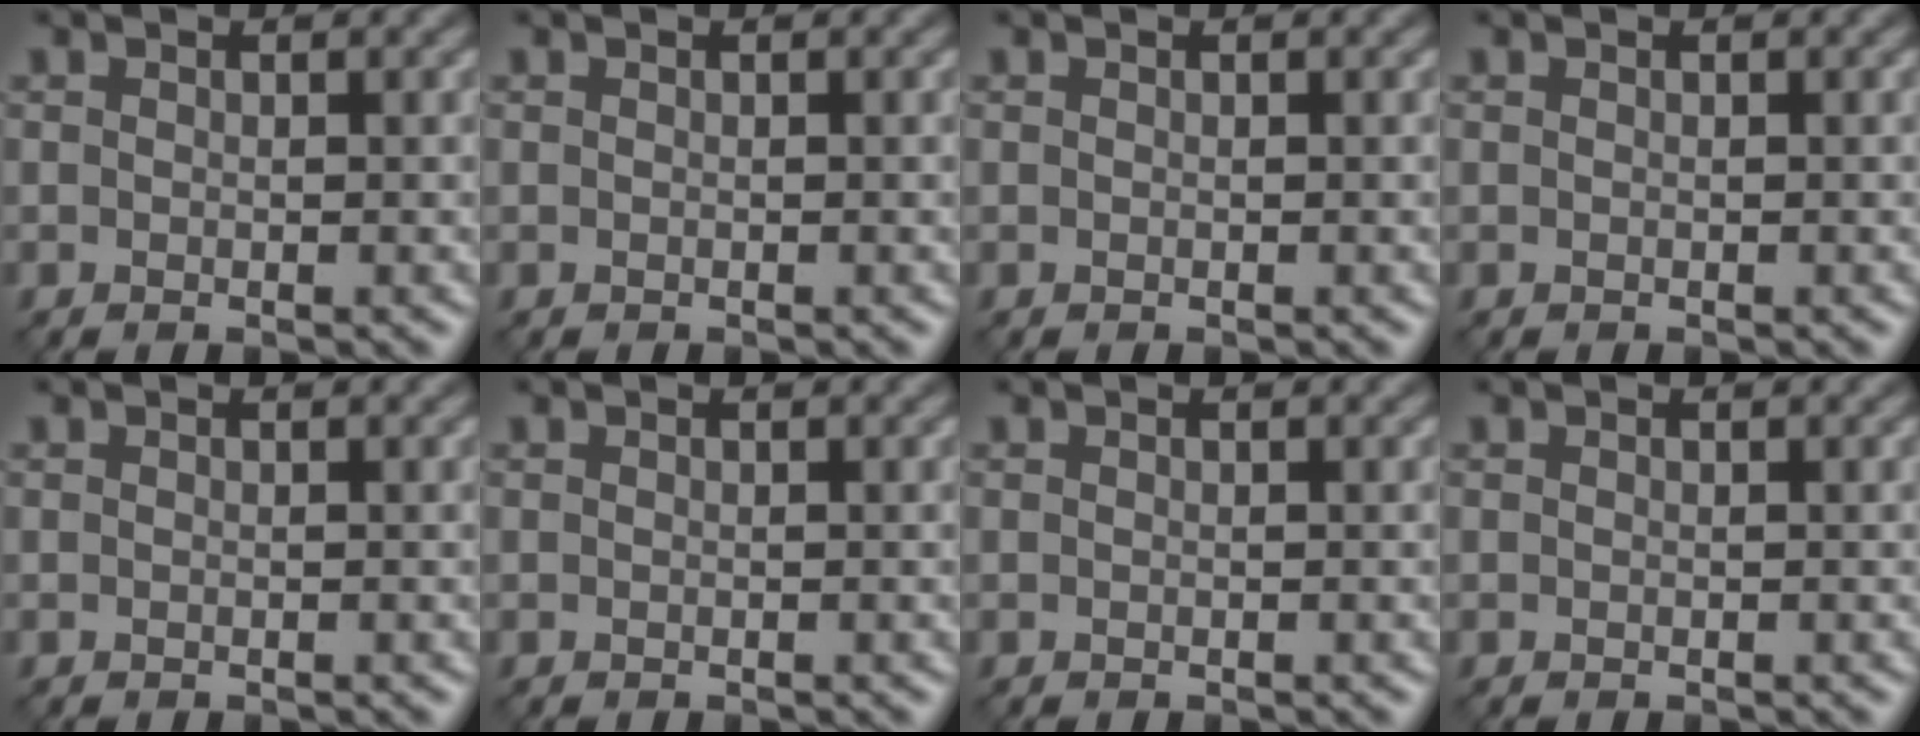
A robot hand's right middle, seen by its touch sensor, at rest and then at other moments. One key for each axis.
{"total": 0.0}
{"total": 0.0}
{"total": 0.0}
{"total": 0.0}
{"total": 0.0}
{"total": 0.0}
{"total": 0.0}